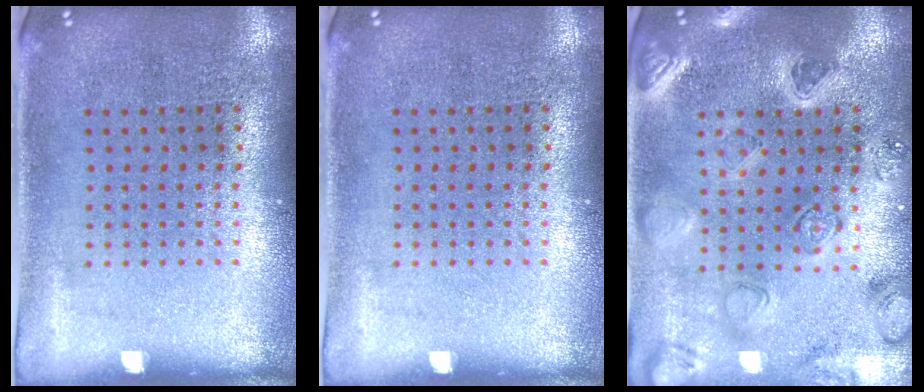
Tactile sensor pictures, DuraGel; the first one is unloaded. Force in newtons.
{"total": 0.0}
{"total": 2.3, "press": 2.3, "slide": 0.3}